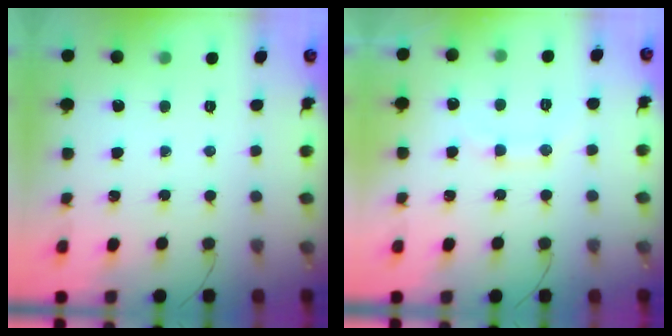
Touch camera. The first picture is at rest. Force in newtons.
{"total": 8.9, "press": 8.9, "slide": 1.1}